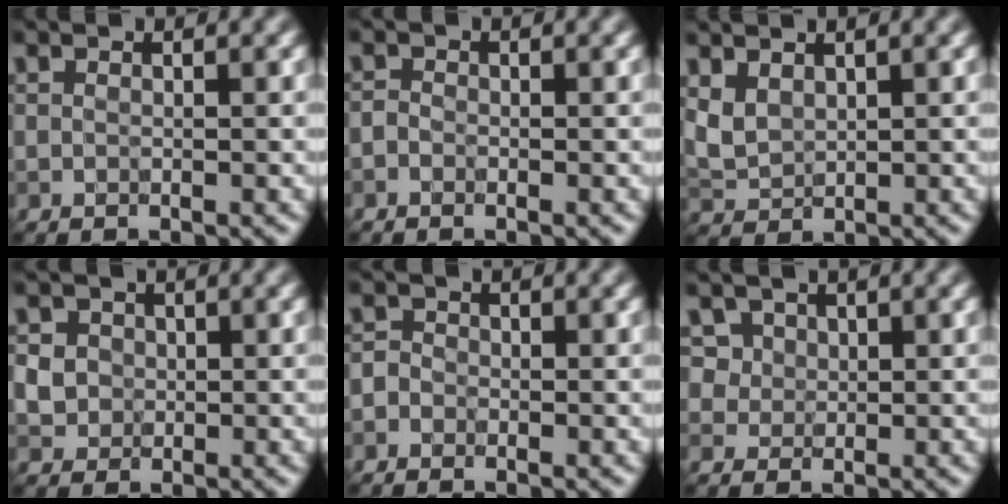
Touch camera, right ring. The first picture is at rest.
{"total": 0.7, "force": [-0.5, 0.5, 0.3], "torque": [-0.003, -0.001, -0.012]}
{"total": 2.3, "force": [1.2, 1.5, 1.3], "torque": [-0.033, -0.002, 0.030]}
{"total": 4.0, "force": [1.0, 3.5, 1.6], "torque": [-0.024, 0.018, 0.014]}
{"total": 1.2, "force": [-0.6, 1.0, 0.4], "torque": [0.001, 0.004, -0.017]}
{"total": 5.6, "force": [2.9, 4.2, 2.2], "torque": [-0.045, 0.007, 0.044]}